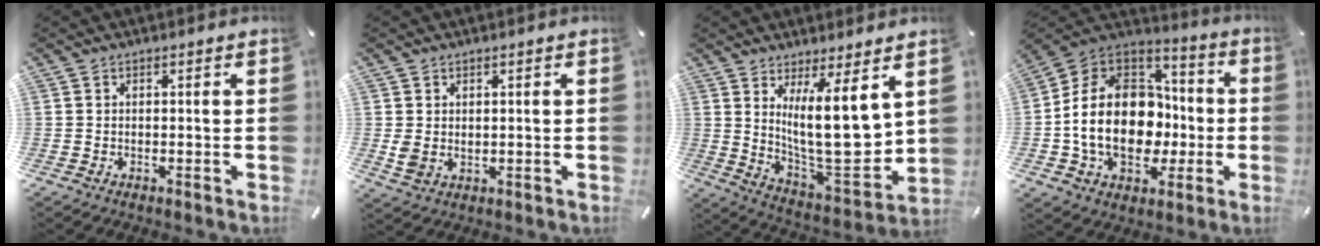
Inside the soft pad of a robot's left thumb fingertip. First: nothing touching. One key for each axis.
{"total": 3.2, "fx": 0.8, "fy": 2.7, "fz": 1.6, "tx": -0.031, "ty": -0.005, "tz": 0.014}
{"total": 18.0, "fx": 6.1, "fy": 6.0, "fz": 15.8, "tx": -0.259, "ty": -0.067, "tz": 0.099}
{"total": 20.2, "fx": -3.2, "fy": 15.4, "fz": 12.7, "tx": -0.263, "ty": 0.006, "tz": -0.044}